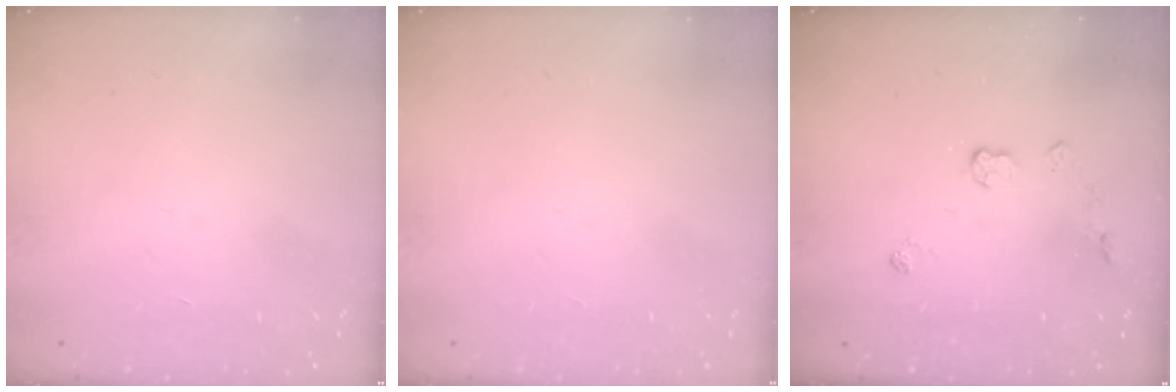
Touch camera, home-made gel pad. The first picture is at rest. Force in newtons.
{"total": 0.0}
{"total": 3.6, "press": 3.6, "slide": 0.4}